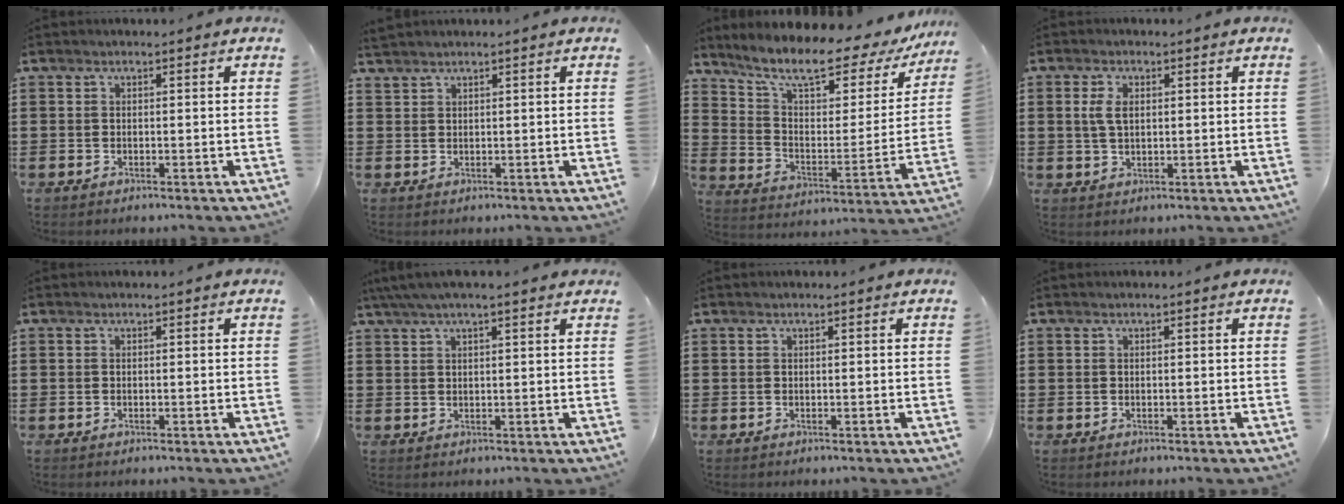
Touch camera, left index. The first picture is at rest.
{"total": 1.3, "force": [1.3, 0.2, 0.1], "torque": [-0.004, 0.000, 0.026]}
{"total": 10.3, "force": [7.9, 2.3, 6.3], "torque": [-0.138, -0.049, 0.128]}
{"total": 3.5, "force": [0.7, 1.9, 2.9], "torque": [-0.069, 0.007, 0.009]}
{"total": 0.0}
{"total": 3.6, "force": [2.5, 0.5, 2.5], "torque": [-0.053, 0.002, 0.045]}
{"total": 0.0}
{"total": 0.0}